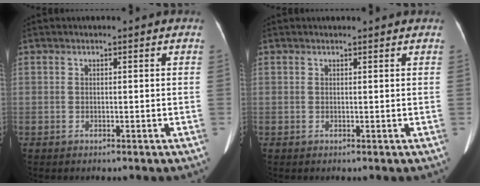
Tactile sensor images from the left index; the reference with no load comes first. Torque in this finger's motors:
{"motor_torque": [0.02, 0.07, 0.00, 0.01]}